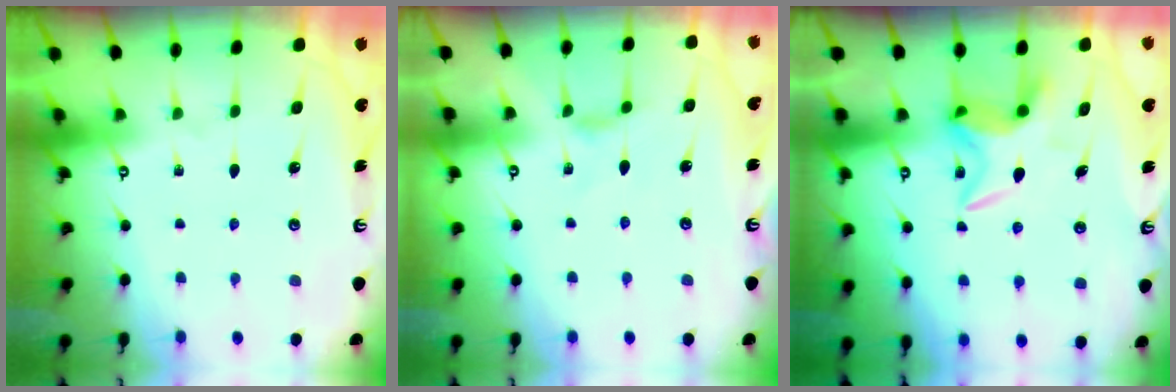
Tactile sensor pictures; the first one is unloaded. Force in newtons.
{"total": 1.6, "press": 1.6, "slide": 0.4}
{"total": 6.9, "press": 6.9, "slide": 0.3}